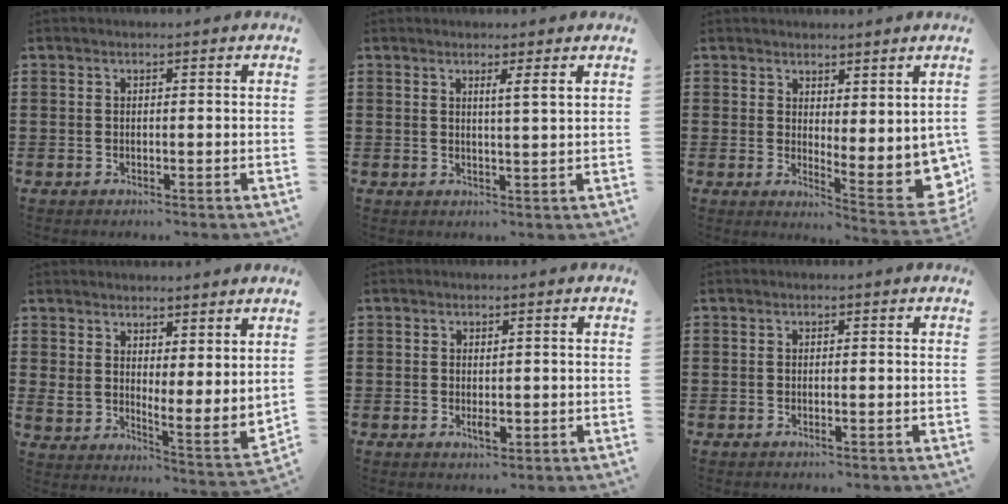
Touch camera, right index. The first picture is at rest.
{"total": 2.0, "force": [1.1, -0.4, 1.6], "torque": [-0.034, -0.005, 0.018]}
{"total": 3.9, "force": [2.0, 1.6, 2.9], "torque": [-0.048, -0.029, 0.041]}
{"total": 3.9, "force": [3.9, 0.6, 0.3], "torque": [-0.032, -0.032, 0.070]}
{"total": 1.6, "force": [-0.2, 0.8, 1.4], "torque": [-0.026, -0.001, -0.004]}
{"total": 0.6, "force": [-0.2, -0.1, 0.5], "torque": [-0.009, -0.004, -0.002]}